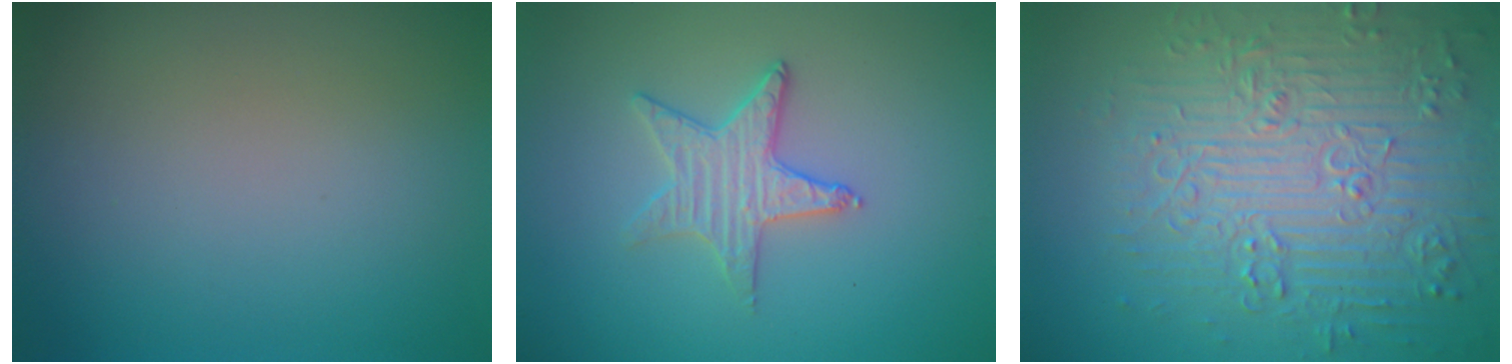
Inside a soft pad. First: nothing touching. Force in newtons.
{"total": 2.8, "press": 2.8, "slide": 0.4}
{"total": 8.6, "press": 6.5, "slide": 5.5}